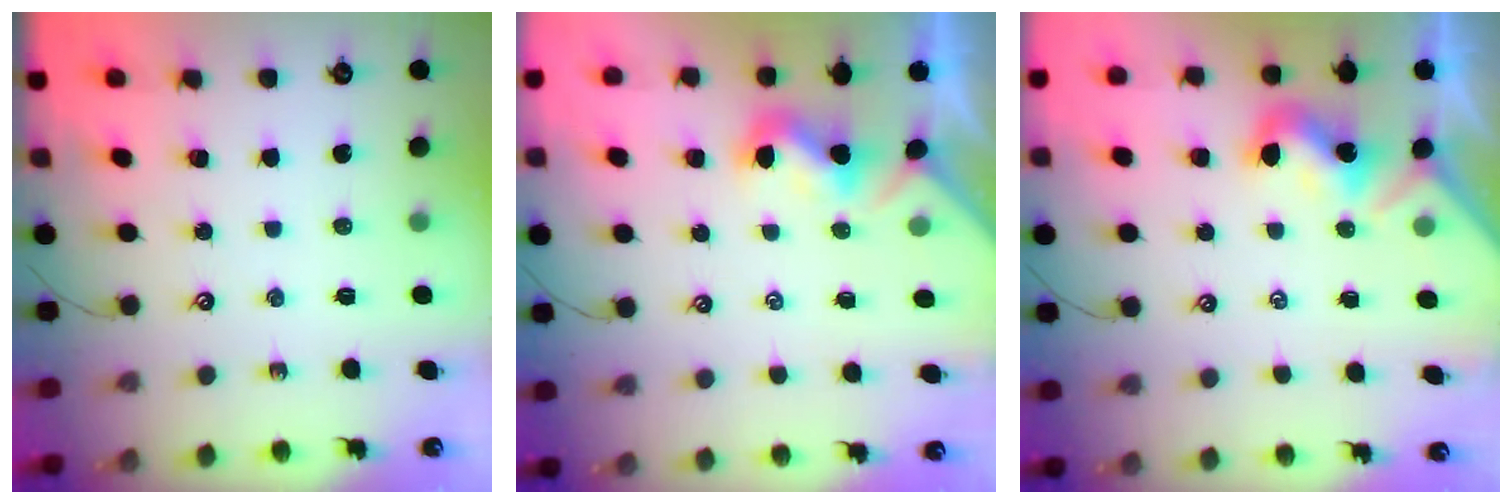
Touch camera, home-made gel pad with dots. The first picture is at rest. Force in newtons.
{"total": 0.9, "press": 0.9, "slide": 0.4}
{"total": 1.7, "press": 1.7, "slide": 0.1}